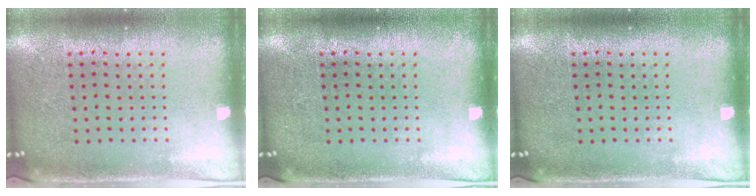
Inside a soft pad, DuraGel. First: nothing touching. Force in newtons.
{"total": 0.0}
{"total": 0.0}